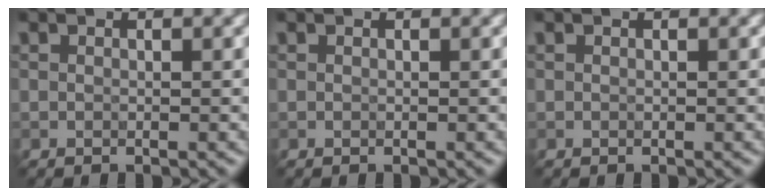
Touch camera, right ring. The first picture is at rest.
{"total": 0.0}
{"total": 0.0}